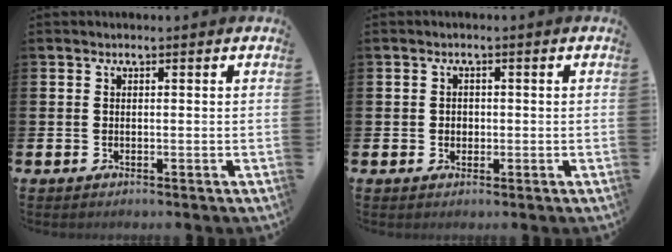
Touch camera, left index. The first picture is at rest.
{"total": 1.3, "force": [0.1, 1.2, 0.5], "torque": [0.001, 0.005, -0.004]}